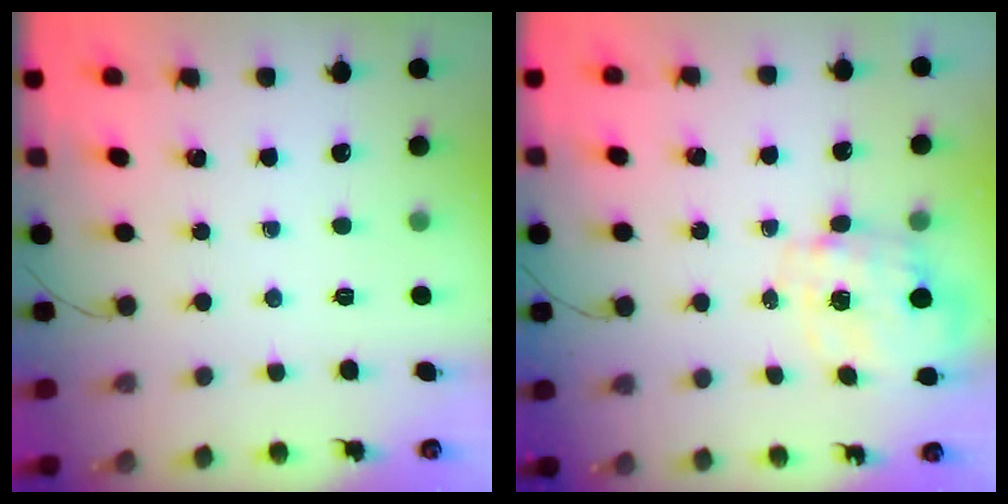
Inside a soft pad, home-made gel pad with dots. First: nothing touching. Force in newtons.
{"total": 2.7, "press": 2.6, "slide": 0.9}